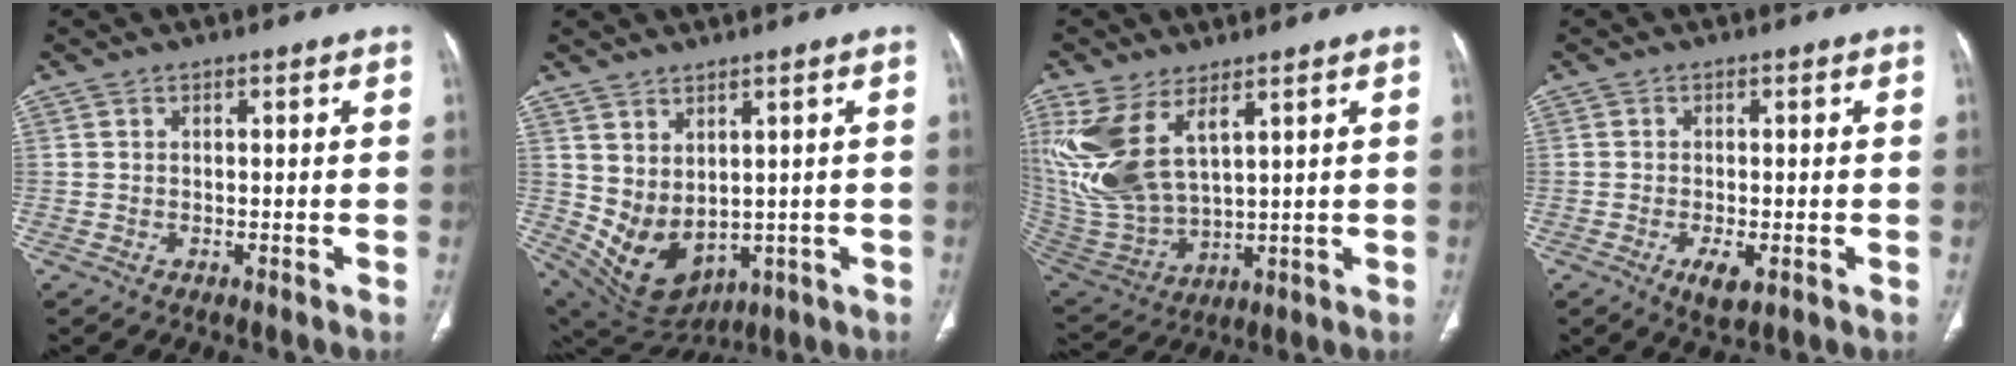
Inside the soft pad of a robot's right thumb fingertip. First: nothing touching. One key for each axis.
{"total": 10.3, "fx": 0.9, "fy": 6.9, "fz": 7.6, "tx": -0.121, "ty": -0.018, "tz": 0.058}
{"total": 16.0, "fx": 6.9, "fy": 7.8, "fz": 12.0, "tx": -0.260, "ty": -0.025, "tz": 0.161}
{"total": 3.9, "fx": -1.5, "fy": 1.5, "fz": 3.2, "tx": -0.056, "ty": -0.007, "tz": -0.022}